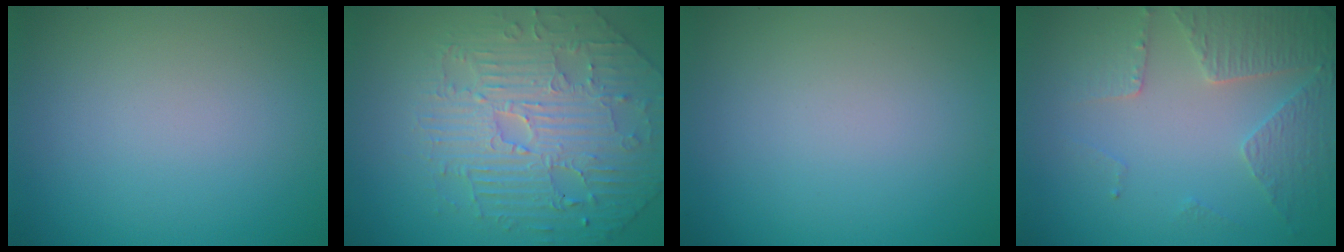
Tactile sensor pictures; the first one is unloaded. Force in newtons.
{"total": 5.1, "press": 4.9, "slide": 1.5}
{"total": 0.0}
{"total": 4.4, "press": 3.3, "slide": 2.9}